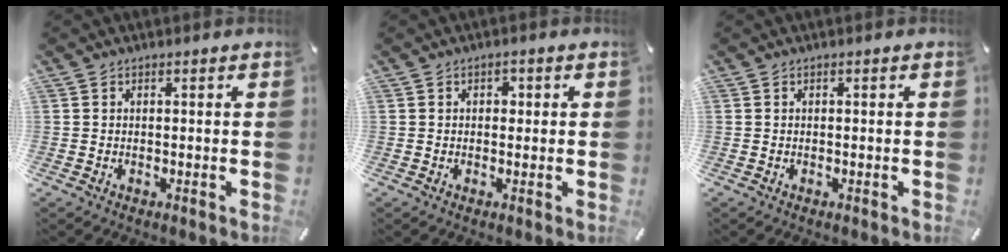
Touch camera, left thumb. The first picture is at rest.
{"total": 1.6, "force": [0.1, 1.3, 1.0], "torque": [-0.013, 0.005, -0.003]}
{"total": 0.0}